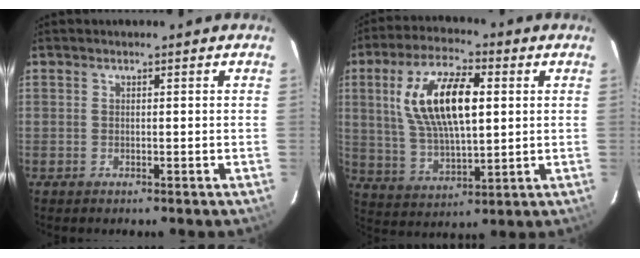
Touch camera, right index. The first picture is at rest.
{"total": 15.7, "force": [3.5, 6.2, 14.0], "torque": [-0.268, 0.012, 0.071]}